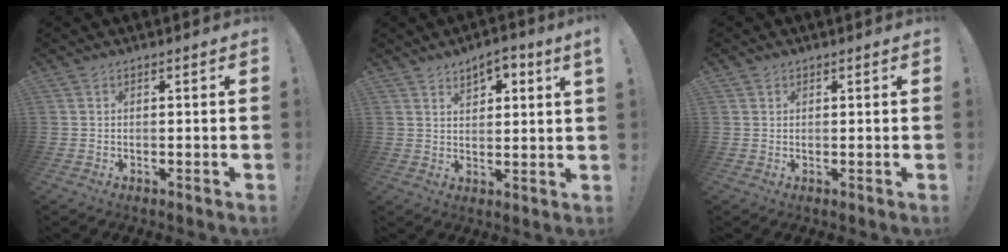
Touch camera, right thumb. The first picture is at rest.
{"total": 5.5, "force": [3.7, 1.8, 3.7], "torque": [-0.047, -0.011, 0.060]}
{"total": 1.0, "force": [0.7, 0.7, 0.1], "torque": [0.004, -0.001, 0.013]}